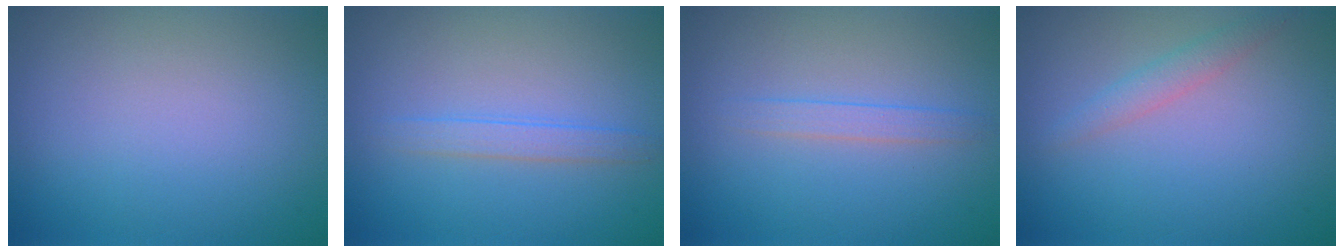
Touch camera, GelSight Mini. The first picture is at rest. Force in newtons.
{"total": 1.8, "press": 1.8, "slide": 0.0}
{"total": 1.3, "press": 1.3, "slide": 0.0}
{"total": 1.5, "press": 1.5, "slide": 0.1}